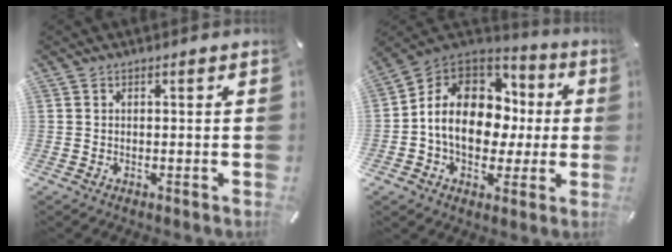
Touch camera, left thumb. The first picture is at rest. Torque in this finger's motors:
{"motor_torque": [2.27, 2.74, 1.22, -0.15, 0.27]}